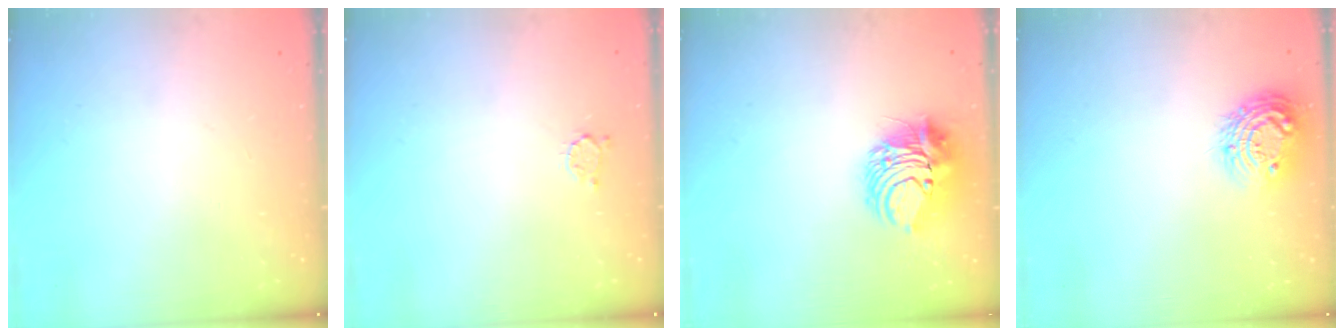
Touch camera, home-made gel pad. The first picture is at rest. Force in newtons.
{"total": 2.7, "press": 2.7, "slide": 0.3}
{"total": 9.1, "press": 9.1, "slide": 0.5}
{"total": 11.6, "press": 11.6, "slide": 0.8}